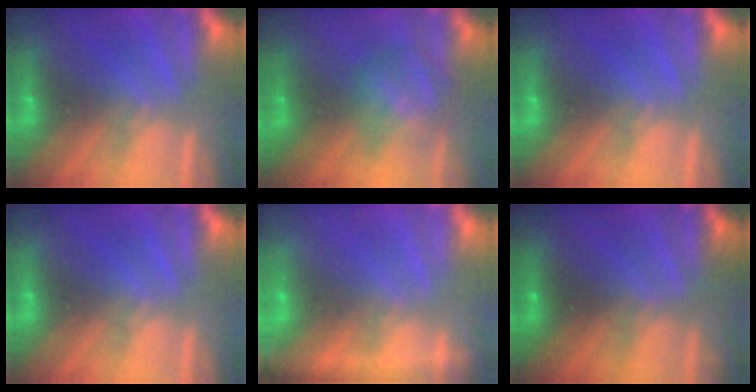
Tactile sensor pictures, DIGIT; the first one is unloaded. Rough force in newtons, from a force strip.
{"total": 3.0}
{"total": 0.0}
{"total": 0.0}
{"total": 11.2}
{"total": 2.5}